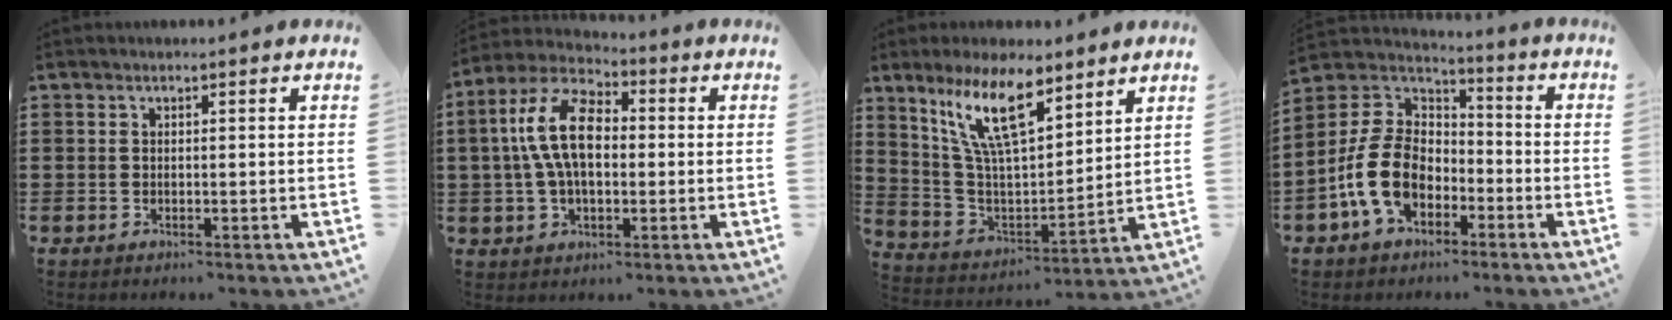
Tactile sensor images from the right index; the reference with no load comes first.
{"total": 11.2, "force": [1.1, 6.2, 9.3], "torque": [-0.216, 0.007, 0.012]}
{"total": 12.3, "force": [7.8, 3.6, 8.7], "torque": [-0.197, -0.021, 0.142]}
{"total": 12.6, "force": [-4.3, 8.7, 8.0], "torque": [-0.209, 0.017, -0.088]}